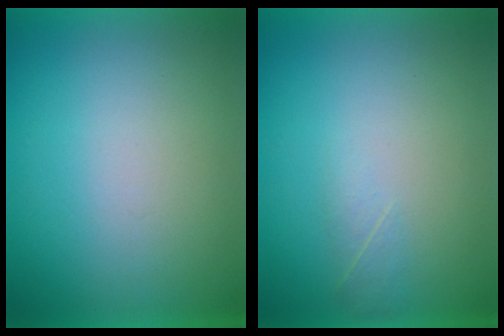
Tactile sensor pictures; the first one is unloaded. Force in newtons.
{"total": 1.6}